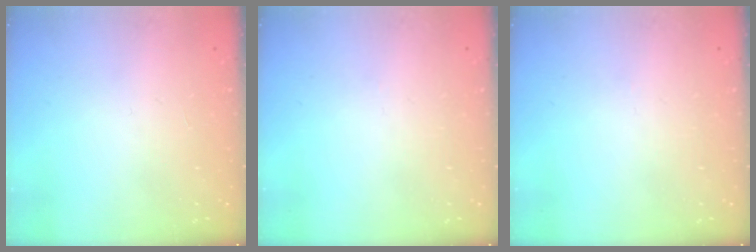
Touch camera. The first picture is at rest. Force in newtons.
{"total": 0.0}
{"total": 0.0}